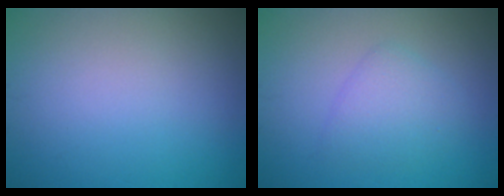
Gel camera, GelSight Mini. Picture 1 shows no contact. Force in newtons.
{"total": 2.6, "press": 2.6, "slide": 0.2}